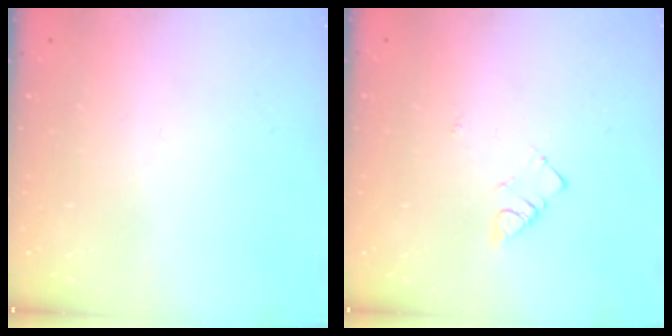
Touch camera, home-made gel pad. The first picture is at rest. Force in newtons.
{"total": 2.8, "press": 2.7, "slide": 0.4}